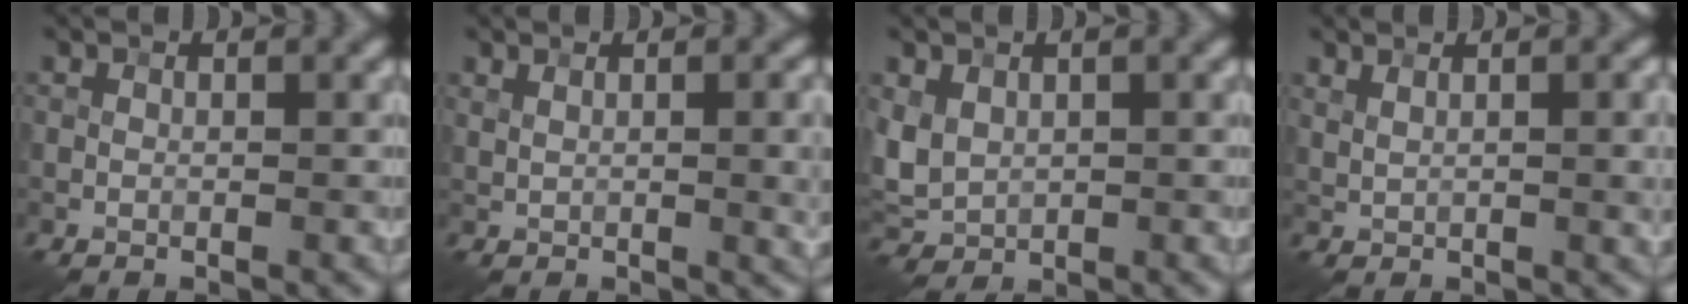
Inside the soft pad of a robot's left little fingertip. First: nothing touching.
{"total": 5.3, "force": [1.4, 2.2, 4.6], "torque": [-0.034, 0.018, 0.018]}
{"total": 3.1, "force": [0.9, 2.4, 1.7], "torque": [-0.047, -0.001, 0.022]}
{"total": 4.4, "force": [1.8, 1.7, 3.6], "torque": [-0.036, 0.013, 0.017]}